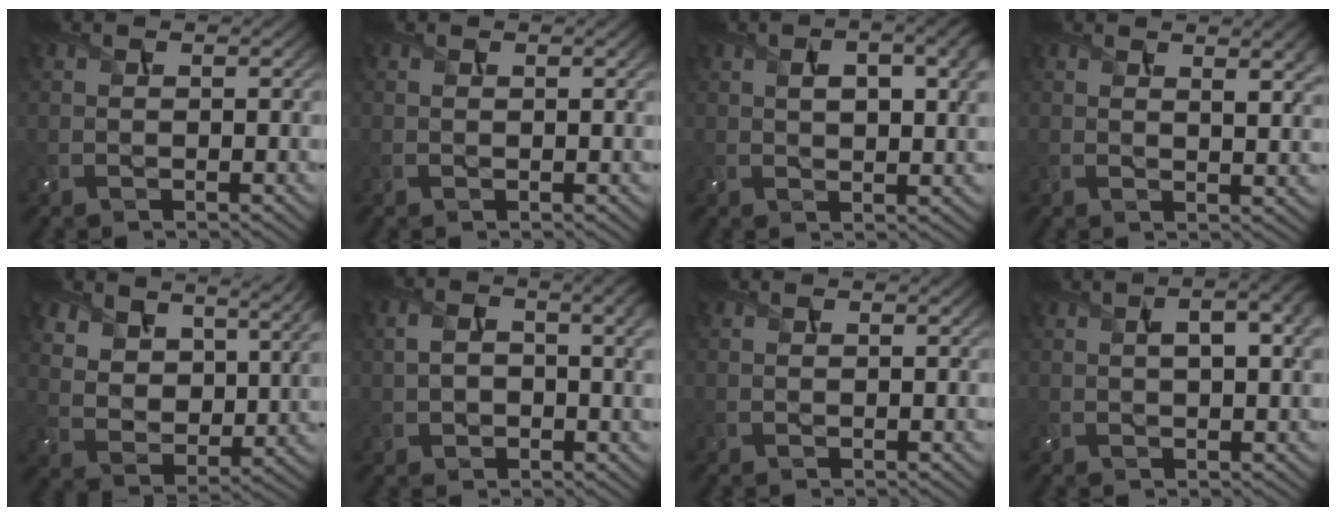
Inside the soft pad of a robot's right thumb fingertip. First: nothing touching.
{"total": 0.7, "force": [0.4, 0.2, 0.6], "torque": [-0.011, 0.000, 0.006]}
{"total": 9.0, "force": [2.8, 4.0, 7.6], "torque": [-0.120, 0.010, 0.043]}
{"total": 4.2, "force": [2.2, 1.3, 3.4], "torque": [-0.053, 0.000, 0.039]}
{"total": 10.5, "force": [7.3, 5.5, 5.2], "torque": [-0.129, -0.014, 0.127]}
{"total": 7.5, "force": [0.9, 4.8, 5.7], "torque": [-0.103, -0.004, 0.023]}
{"total": 0.0}
{"total": 6.1, "force": [1.8, 2.1, 5.4], "torque": [-0.082, 0.014, 0.023]}